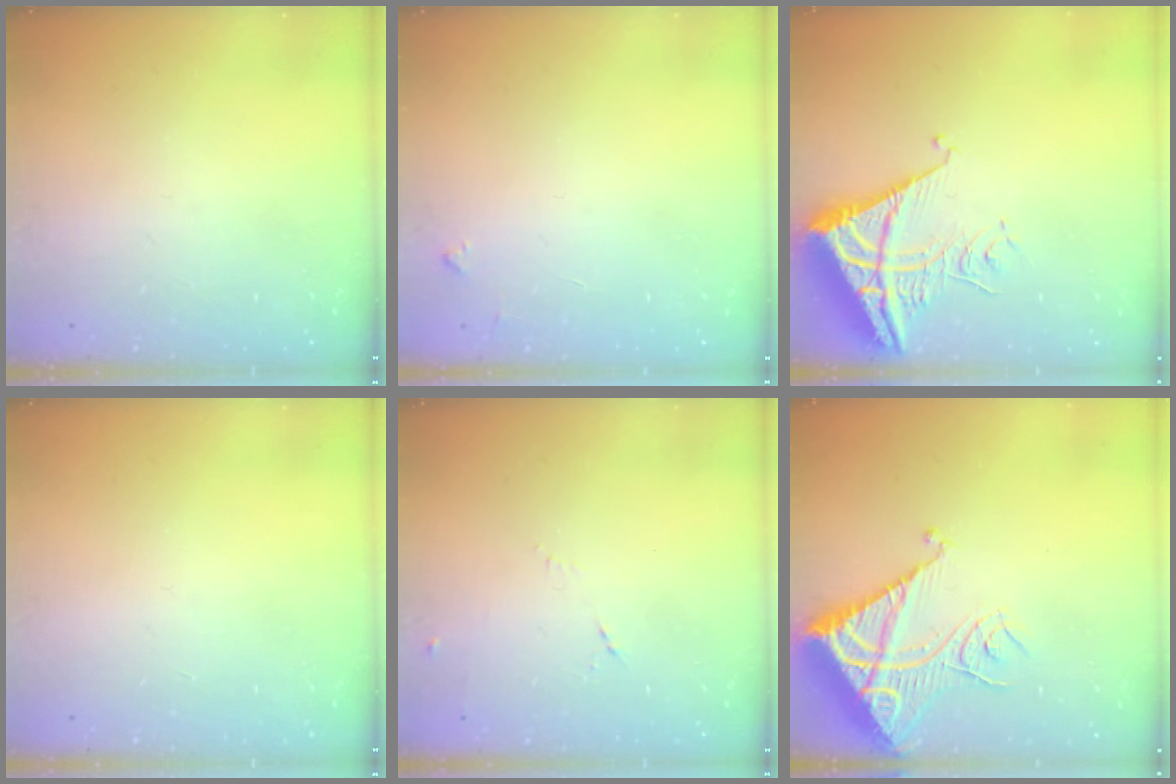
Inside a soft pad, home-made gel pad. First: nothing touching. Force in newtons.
{"total": 3.8, "press": 3.7, "slide": 0.4}
{"total": 9.1, "press": 9.1, "slide": 1.0}
{"total": 0.0}
{"total": 4.4, "press": 4.3, "slide": 1.0}
{"total": 15.5, "press": 15.4, "slide": 1.6}